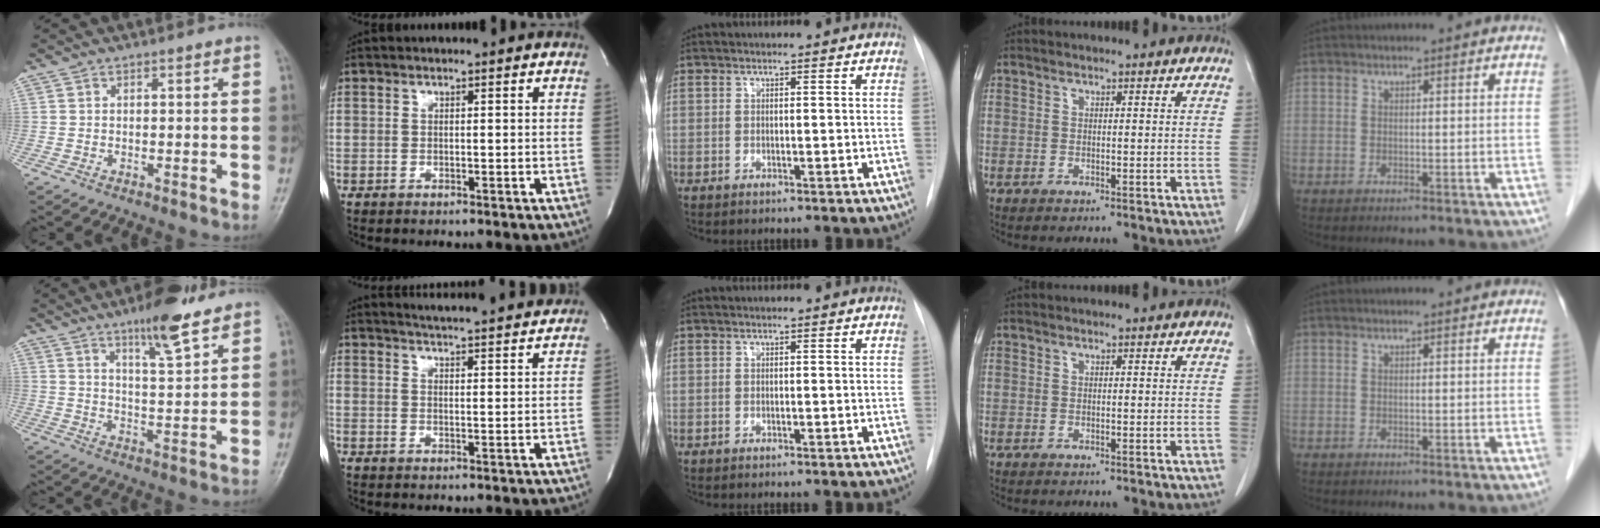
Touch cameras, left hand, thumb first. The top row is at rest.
{"thumb": {"total": 9.9, "force": [7.0, 2.3, 6.6], "torque": [-0.090, -0.047, 0.111]}, "index": {"total": 12.3, "force": [11.7, -0.1, 3.7], "torque": [-0.059, -0.010, 0.144]}}